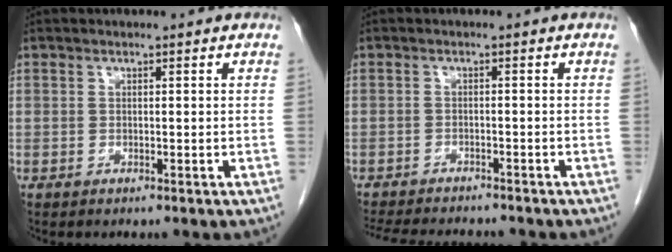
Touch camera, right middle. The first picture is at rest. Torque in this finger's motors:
{"motor_torque": [0.18, -0.18, 0.02, 0.02]}